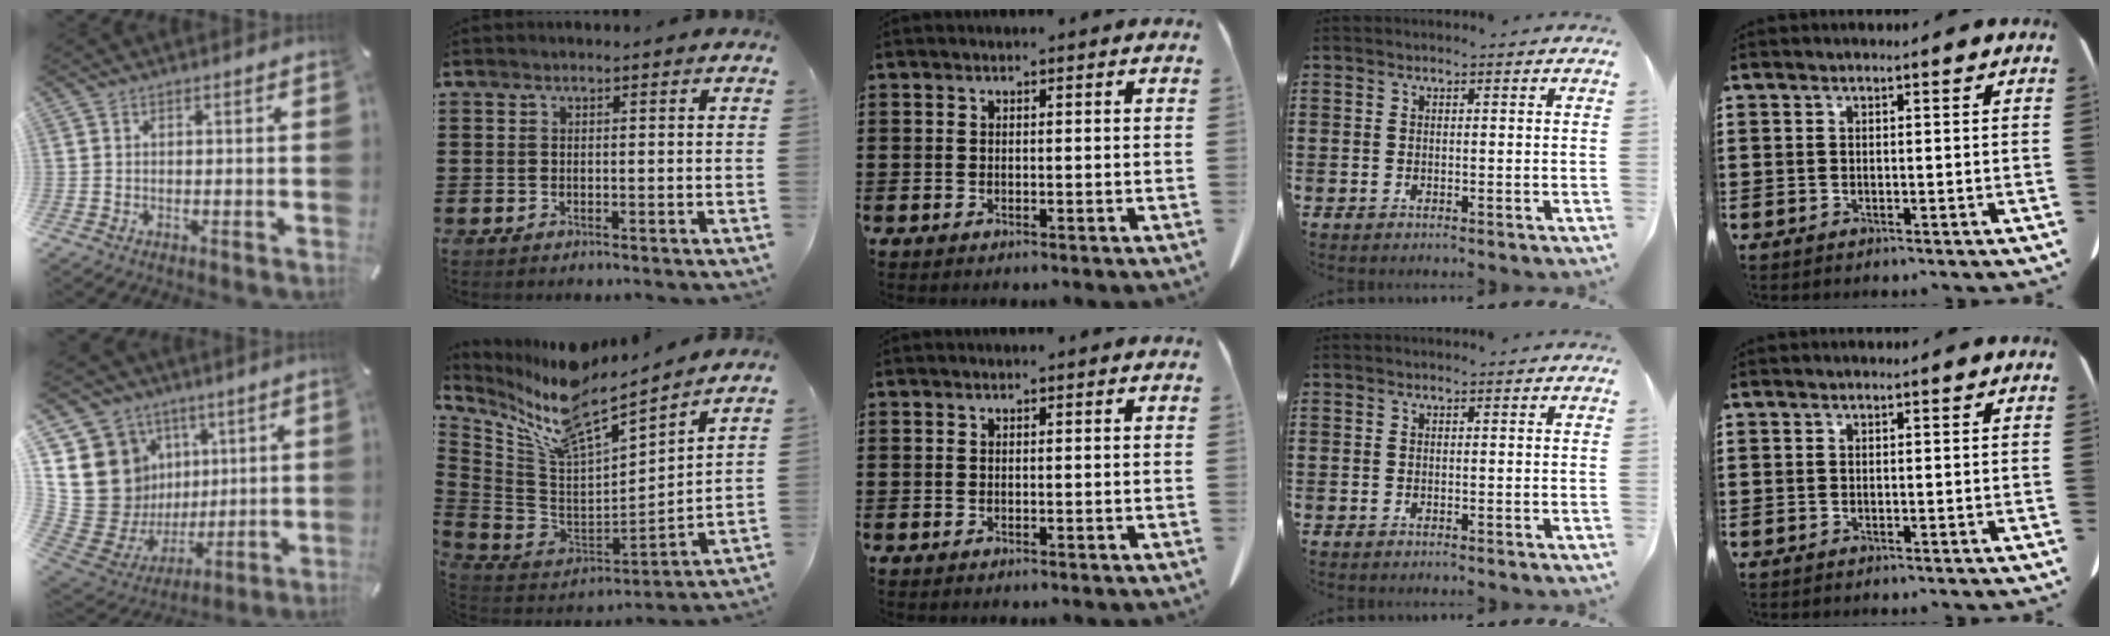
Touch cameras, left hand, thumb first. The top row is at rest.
{"thumb": {"total": 19.9, "force": [3.6, 18.3, 7.0], "torque": [-0.093, -0.049, 0.112]}, "index": {"total": 10.4, "force": [8.6, 1.8, 5.6], "torque": [-0.156, -0.067, 0.142]}}